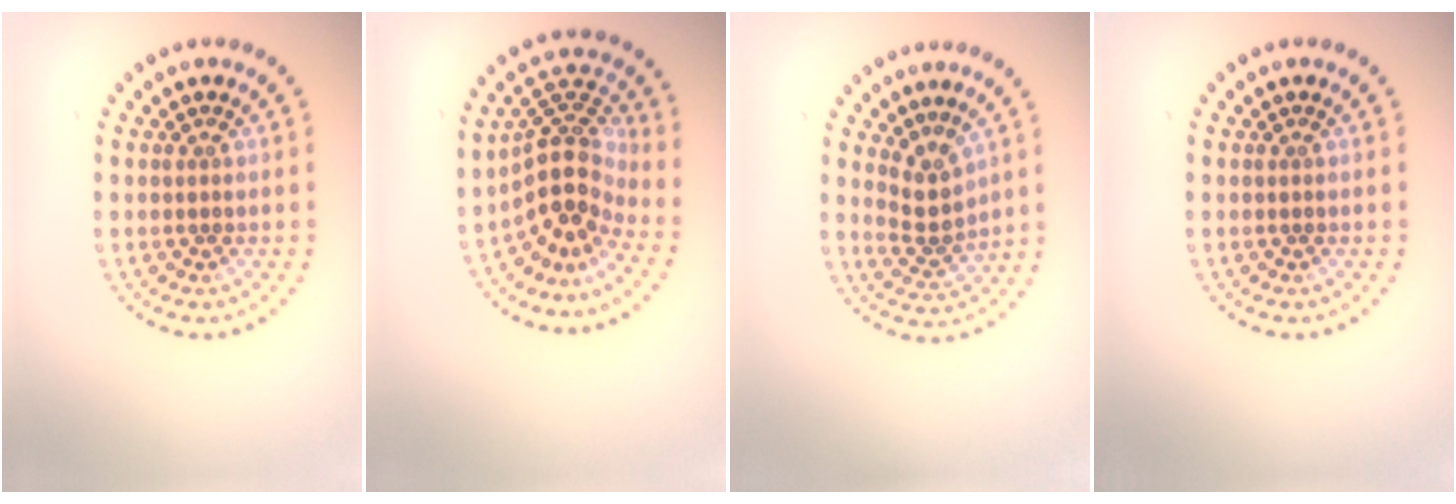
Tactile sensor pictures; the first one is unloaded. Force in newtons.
{"total": 4.8, "press": 3.5, "slide": 3.2}
{"total": 2.6, "press": 1.8, "slide": 1.9}
{"total": 0.0}